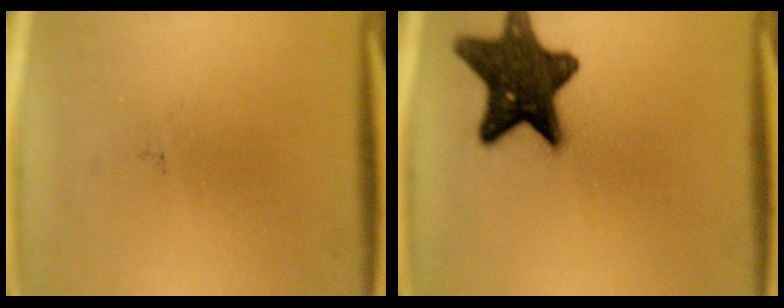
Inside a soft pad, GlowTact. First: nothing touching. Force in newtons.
{"total": 14.4}